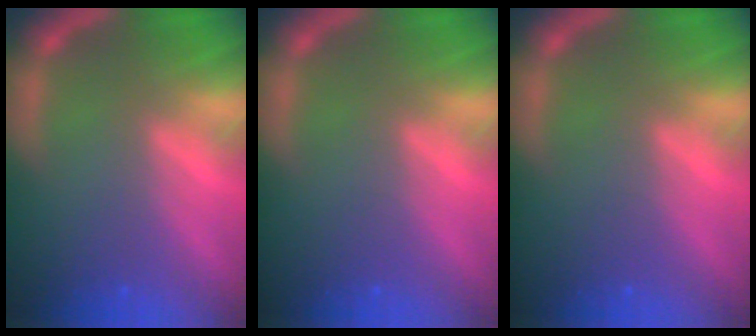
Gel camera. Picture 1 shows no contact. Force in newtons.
{"total": 0.0}
{"total": 0.0}